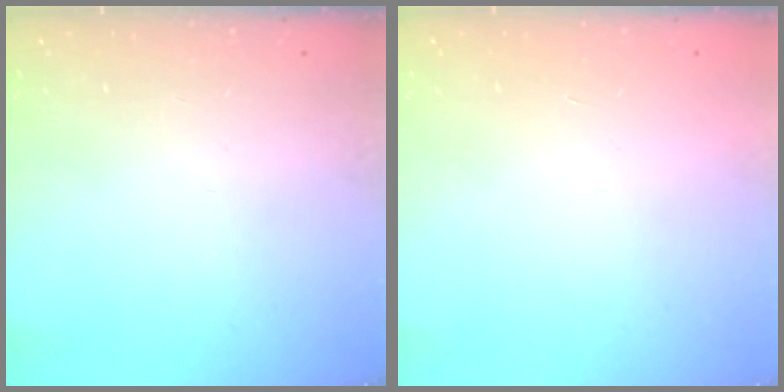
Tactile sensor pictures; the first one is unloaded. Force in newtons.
{"total": 1.7, "press": 1.7, "slide": 0.1}